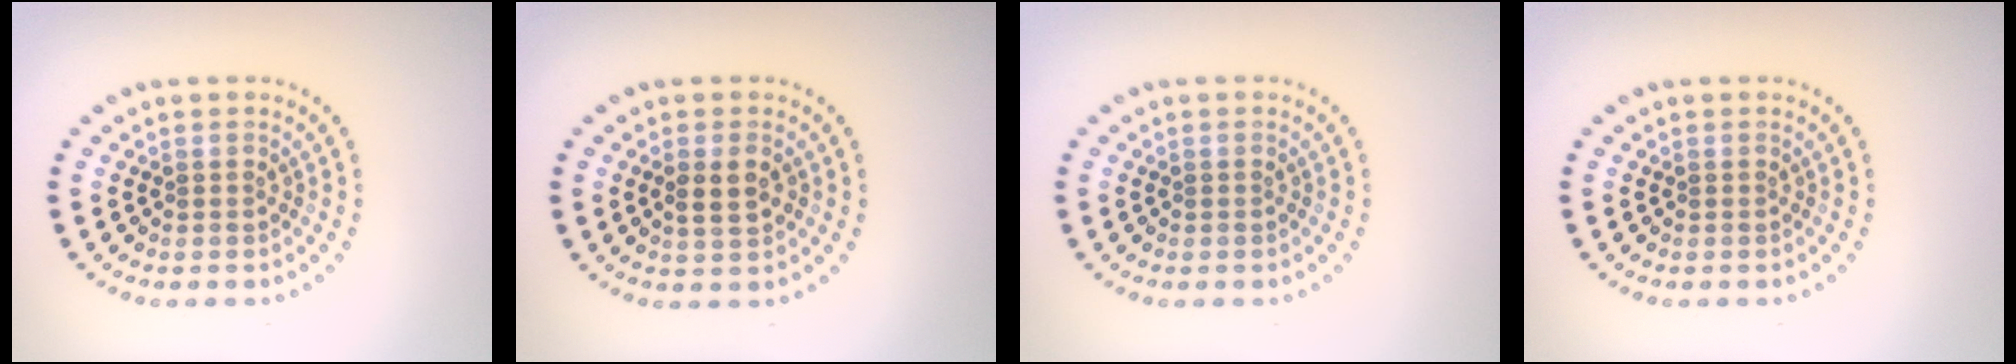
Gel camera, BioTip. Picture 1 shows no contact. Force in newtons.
{"total": 2.4, "press": 2.3, "slide": 0.6}
{"total": 0.0}
{"total": 0.0}